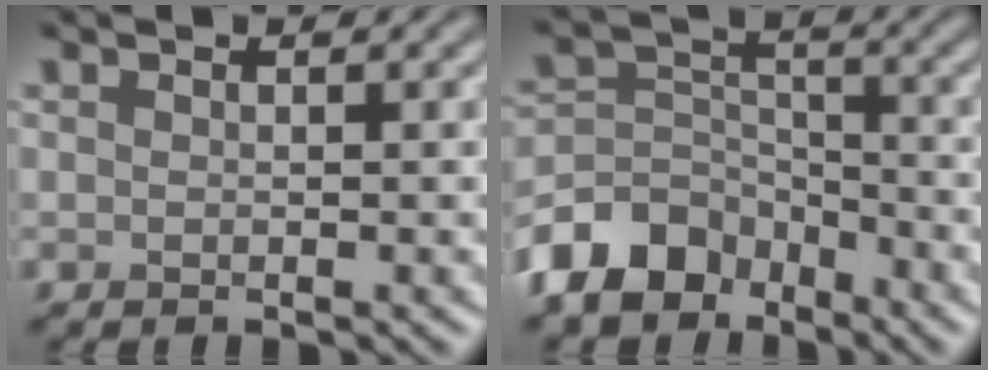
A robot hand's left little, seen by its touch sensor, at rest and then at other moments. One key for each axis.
{"total": 7.1, "fx": -5.1, "fy": 4.3, "fz": 2.5, "tx": -0.039, "ty": 0.001, "tz": -0.110}